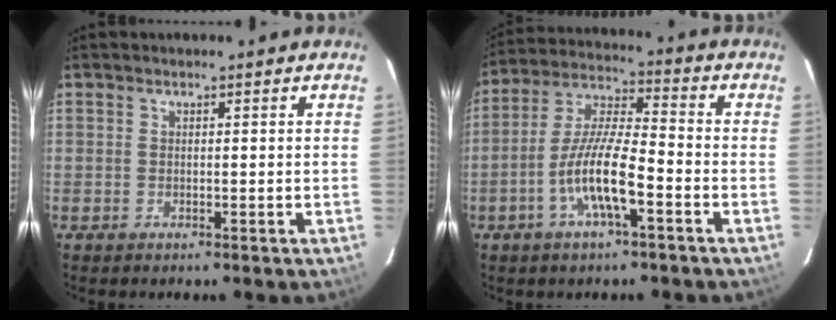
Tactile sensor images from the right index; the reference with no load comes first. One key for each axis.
{"total": 11.4, "fx": -4.8, "fy": 2.1, "fz": 10.1, "tx": -0.208, "ty": 0.000, "tz": -0.095}